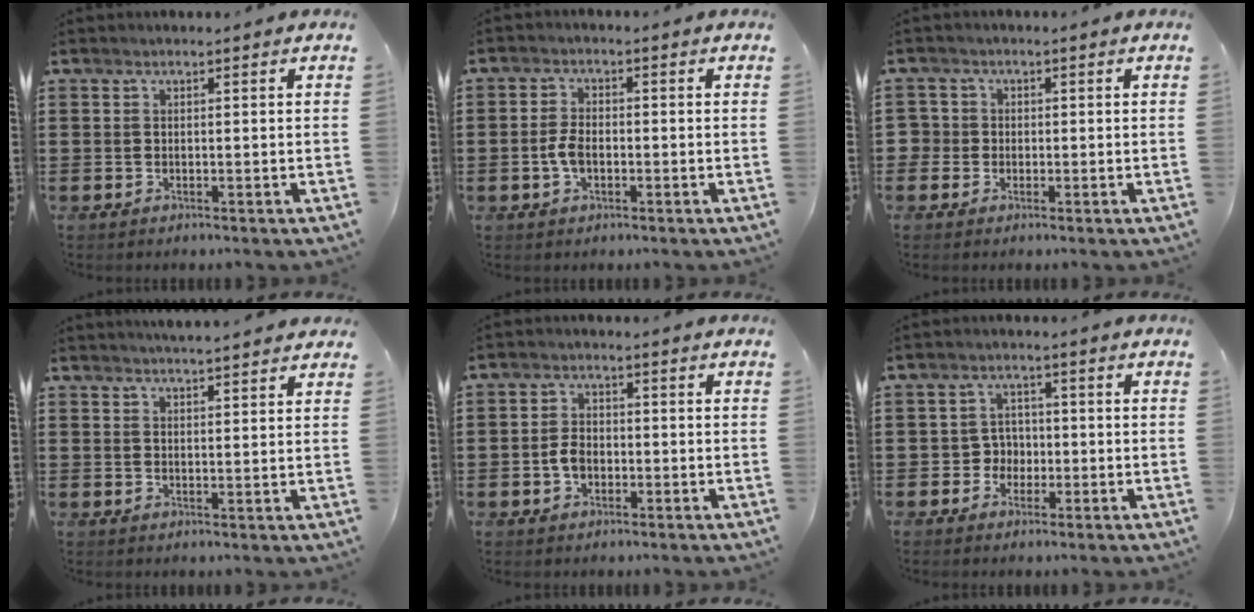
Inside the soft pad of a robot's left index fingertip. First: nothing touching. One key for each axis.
{"total": 3.6, "fx": -0.8, "fy": 2.0, "fz": 2.9, "tx": -0.077, "ty": -0.003, "tz": -0.021}
{"total": 2.3, "fx": -0.4, "fy": 2.3, "fz": 0.3, "tx": -0.025, "ty": 0.002, "tz": -0.015}
{"total": 2.6, "fx": 2.6, "fy": -0.2, "fz": 0.5, "tx": -0.016, "ty": -0.006, "tz": 0.048}
{"total": 3.3, "fx": -0.9, "fy": 2.3, "fz": 2.1, "tx": -0.057, "ty": -0.002, "tz": -0.022}
{"total": 3.3, "fx": -1.0, "fy": 3.0, "fz": 1.1, "tx": -0.031, "ty": 0.004, "tz": -0.024}